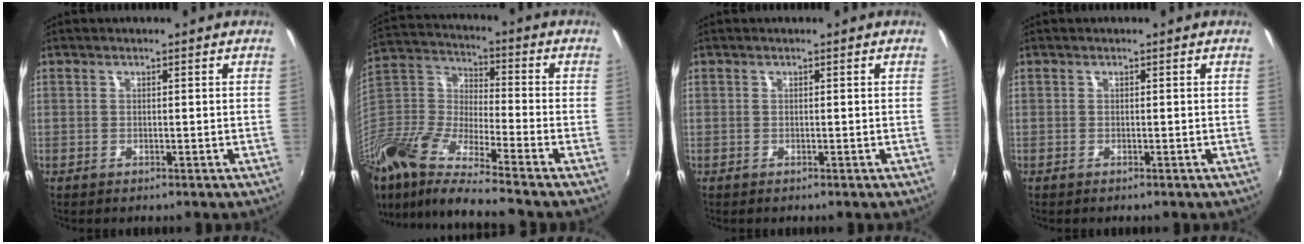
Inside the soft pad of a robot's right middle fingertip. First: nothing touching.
{"total": 21.5, "force": [-16.0, 3.6, 13.8], "torque": [-0.269, -0.033, -0.316]}
{"total": 0.0}
{"total": 0.0}